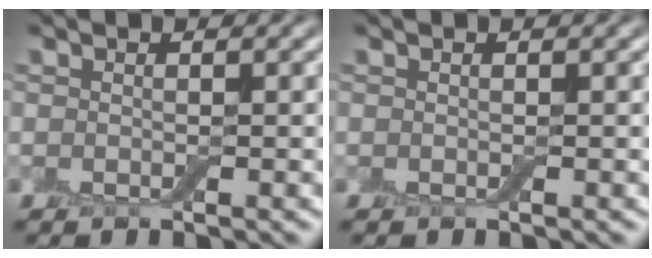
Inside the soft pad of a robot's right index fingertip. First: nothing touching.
{"total": 0.0}